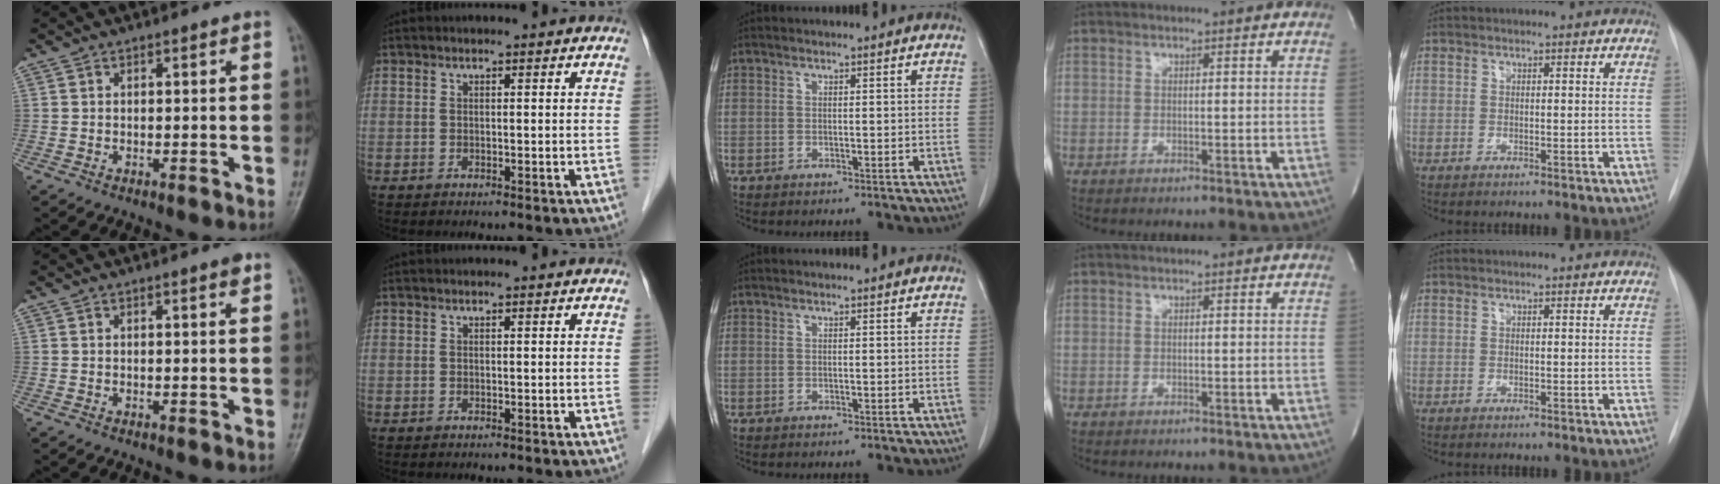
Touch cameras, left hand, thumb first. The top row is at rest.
{"thumb": {"total": 1.2, "force": [0.8, 0.1, 1.0], "torque": [-0.011, -0.003, 0.009]}, "index": {"total": 0.9, "force": [0.9, 0.0, 0.2], "torque": [-0.007, 0.017, 0.015]}}